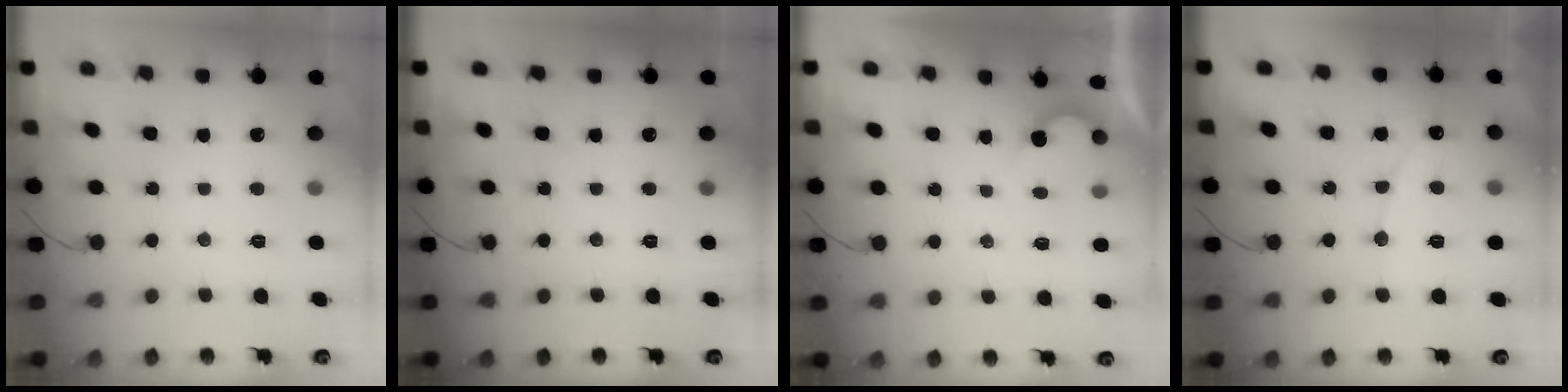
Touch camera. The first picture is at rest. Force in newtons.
{"total": 0.0}
{"total": 2.3, "press": 2.3, "slide": 0.1}
{"total": 7.3, "press": 7.3, "slide": 0.5}